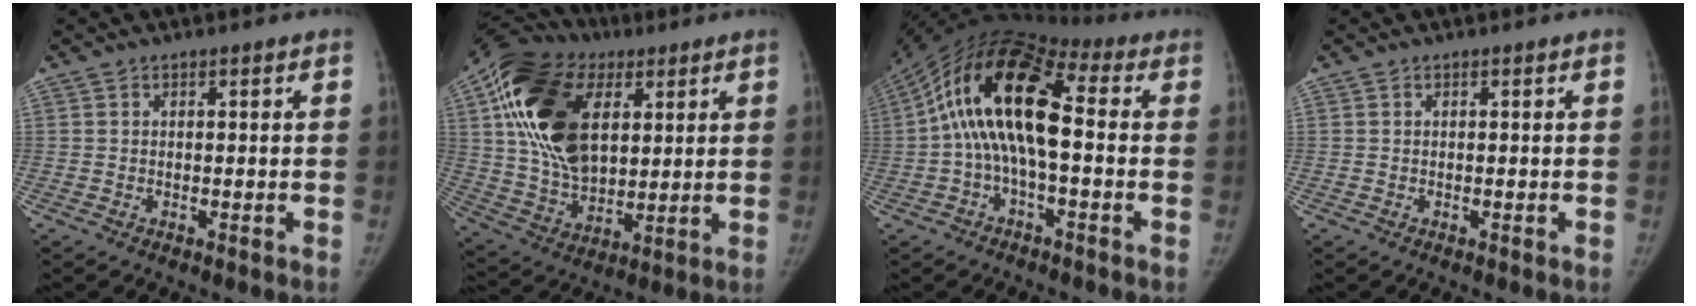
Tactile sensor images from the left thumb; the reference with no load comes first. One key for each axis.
{"total": 25.3, "fx": 7.4, "fy": 16.1, "fz": 18.1, "tx": -0.337, "ty": -0.009, "tz": 0.129}
{"total": 18.4, "fx": 0.5, "fy": 8.6, "fz": 16.3, "tx": -0.300, "ty": 0.049, "tz": -0.004}
{"total": 0.0}